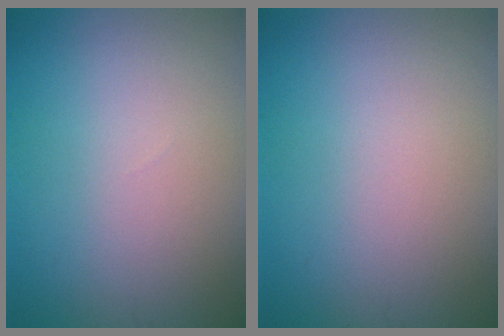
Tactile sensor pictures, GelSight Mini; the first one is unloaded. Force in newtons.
{"total": 0.0}